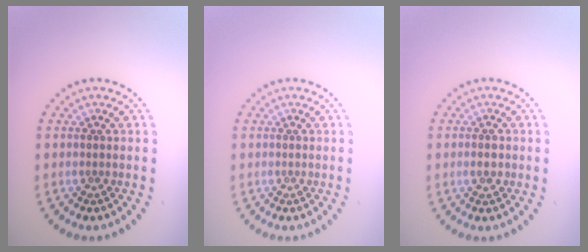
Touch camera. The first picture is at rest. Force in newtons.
{"total": 0.0}
{"total": 1.0, "press": 0.9, "slide": 0.2}